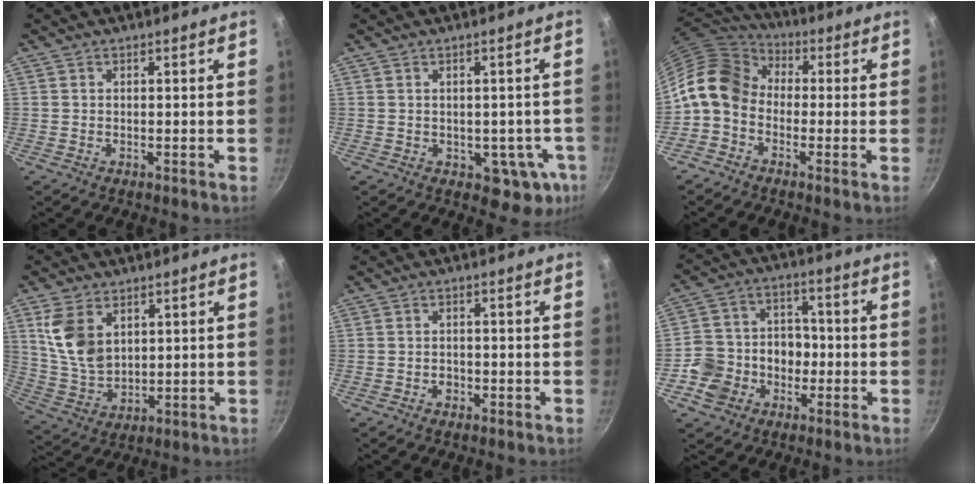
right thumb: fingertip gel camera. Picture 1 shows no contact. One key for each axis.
{"total": 8.1, "fx": -1.9, "fy": 5.2, "fz": 5.9, "tx": -0.024, "ty": 0.016, "tz": -0.015}
{"total": 12.1, "fx": -0.8, "fy": 9.5, "fz": 7.6, "tx": -0.120, "ty": 0.041, "tz": -0.040}
{"total": 10.6, "fx": 4.0, "fy": 6.9, "fz": 7.0, "tx": -0.122, "ty": -0.026, "tz": 0.092}
{"total": 2.0, "fx": -0.9, "fy": 1.6, "fz": 0.9, "tx": -0.010, "ty": 0.010, "tz": -0.012}
{"total": 12.0, "fx": -3.8, "fy": 10.3, "fz": 5.0, "tx": -0.058, "ty": 0.044, "tz": -0.070}